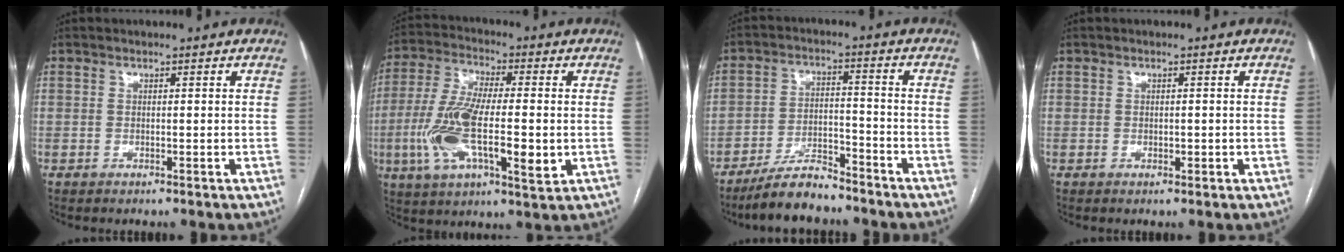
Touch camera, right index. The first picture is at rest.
{"total": 16.1, "force": [-2.5, 4.6, 15.2], "torque": [-0.305, -0.004, -0.043]}
{"total": 8.2, "force": [-7.1, 2.1, 3.4], "torque": [-0.062, -0.006, -0.129]}
{"total": 1.0, "force": [-0.2, 0.7, 0.7], "torque": [-0.006, 0.001, 0.000]}